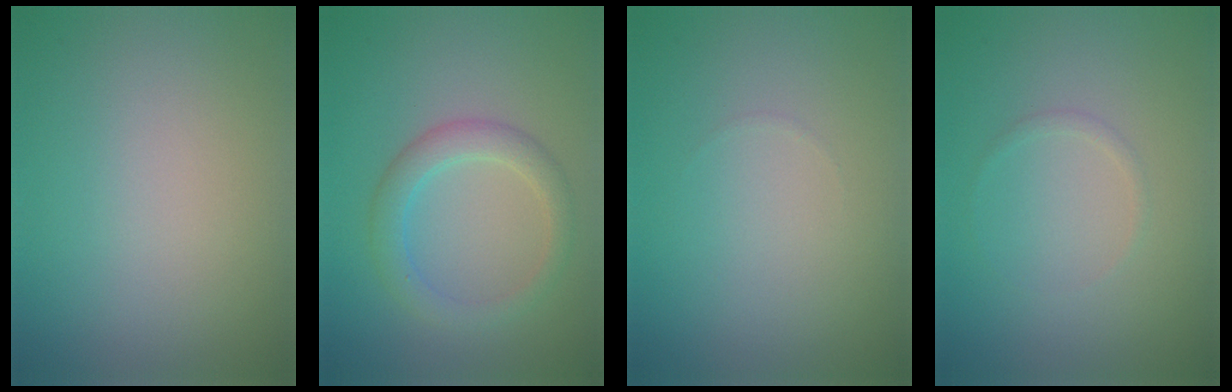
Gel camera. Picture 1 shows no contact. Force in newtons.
{"total": 2.9, "press": 2.9, "slide": 0.2}
{"total": 0.0}
{"total": 0.6, "press": 0.6, "slide": 0.1}